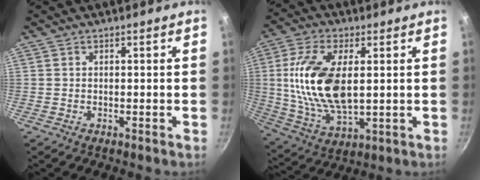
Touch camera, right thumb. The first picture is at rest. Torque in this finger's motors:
{"motor_torque": [0.66, 1.26, 2.06, 0.10, 0.26]}